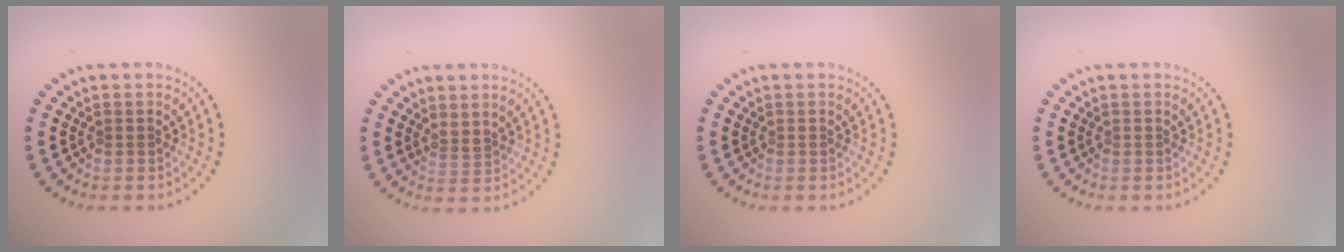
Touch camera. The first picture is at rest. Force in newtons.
{"total": 1.0, "press": 0.5, "slide": 0.8}
{"total": 0.0}
{"total": 0.0}